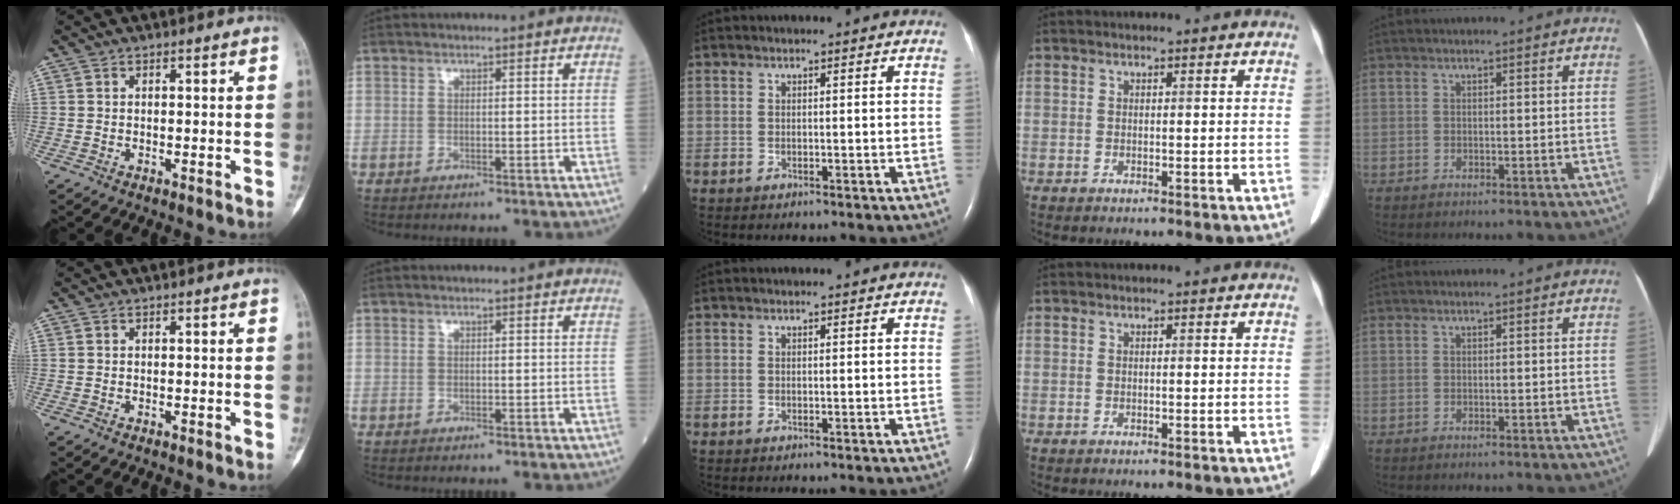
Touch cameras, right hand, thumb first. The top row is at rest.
{}